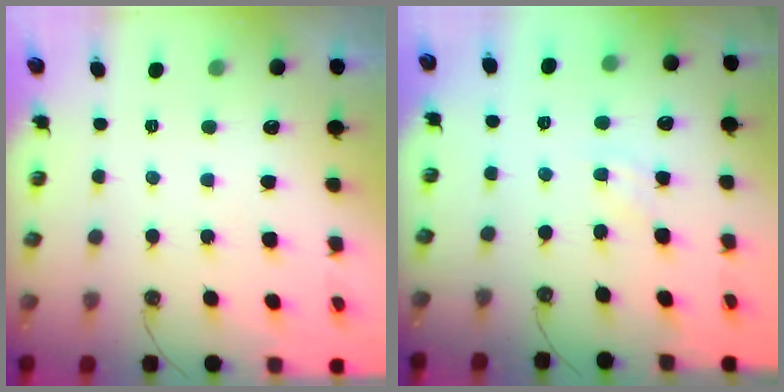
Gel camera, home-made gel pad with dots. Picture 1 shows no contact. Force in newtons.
{"total": 0.9, "press": 0.9, "slide": 0.2}